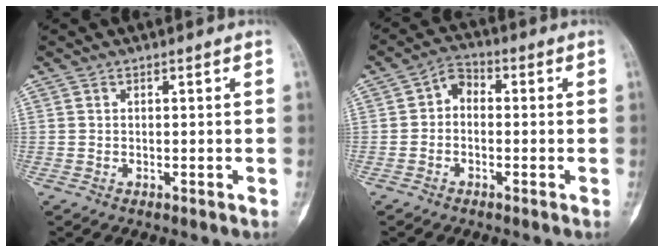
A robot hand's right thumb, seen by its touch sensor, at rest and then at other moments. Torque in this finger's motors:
{"motor_torque": [0.07, 0.00, 0.23, -0.21, -0.02]}